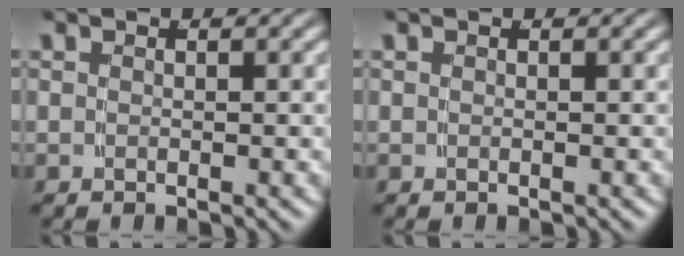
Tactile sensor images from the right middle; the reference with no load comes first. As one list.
[{"total": 0.0}]